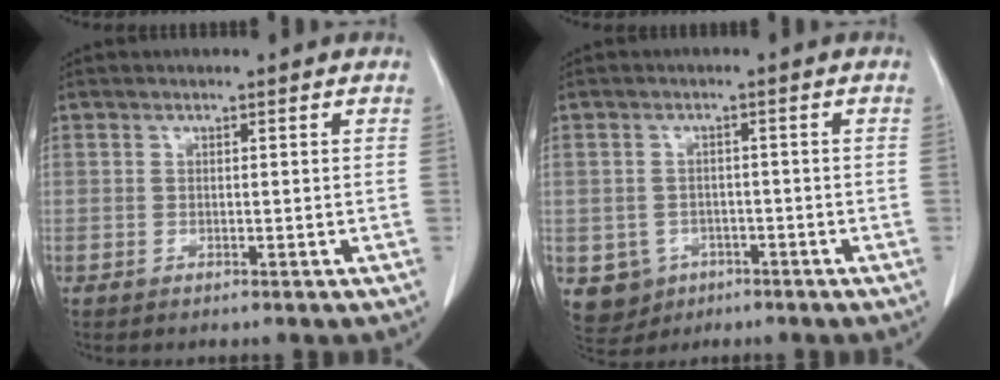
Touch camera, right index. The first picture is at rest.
{"total": 5.3, "force": [-2.2, 4.8, 0.8], "torque": [-0.011, 0.007, -0.026]}